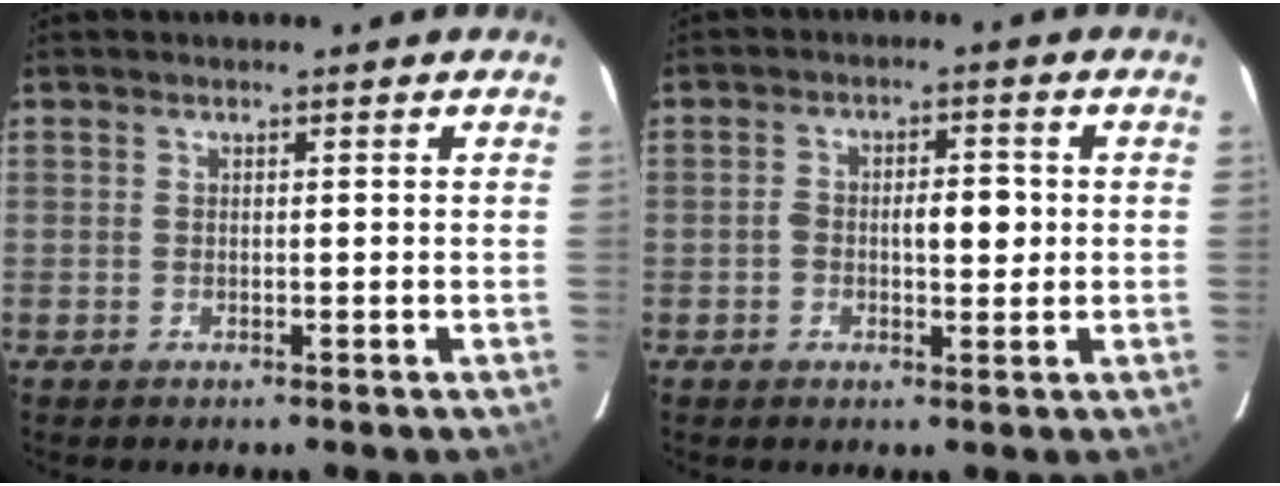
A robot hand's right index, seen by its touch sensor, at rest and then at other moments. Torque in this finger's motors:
{"motor_torque": [0.10, 0.01, 0.07, 0.04]}